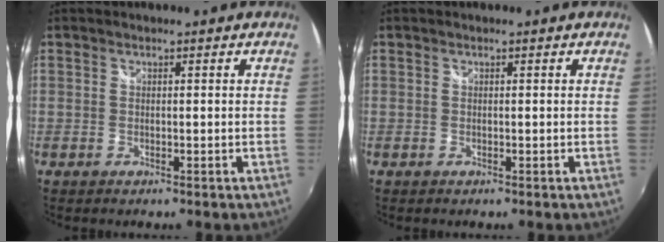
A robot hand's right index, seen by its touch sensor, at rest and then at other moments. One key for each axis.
{"total": 0.0}